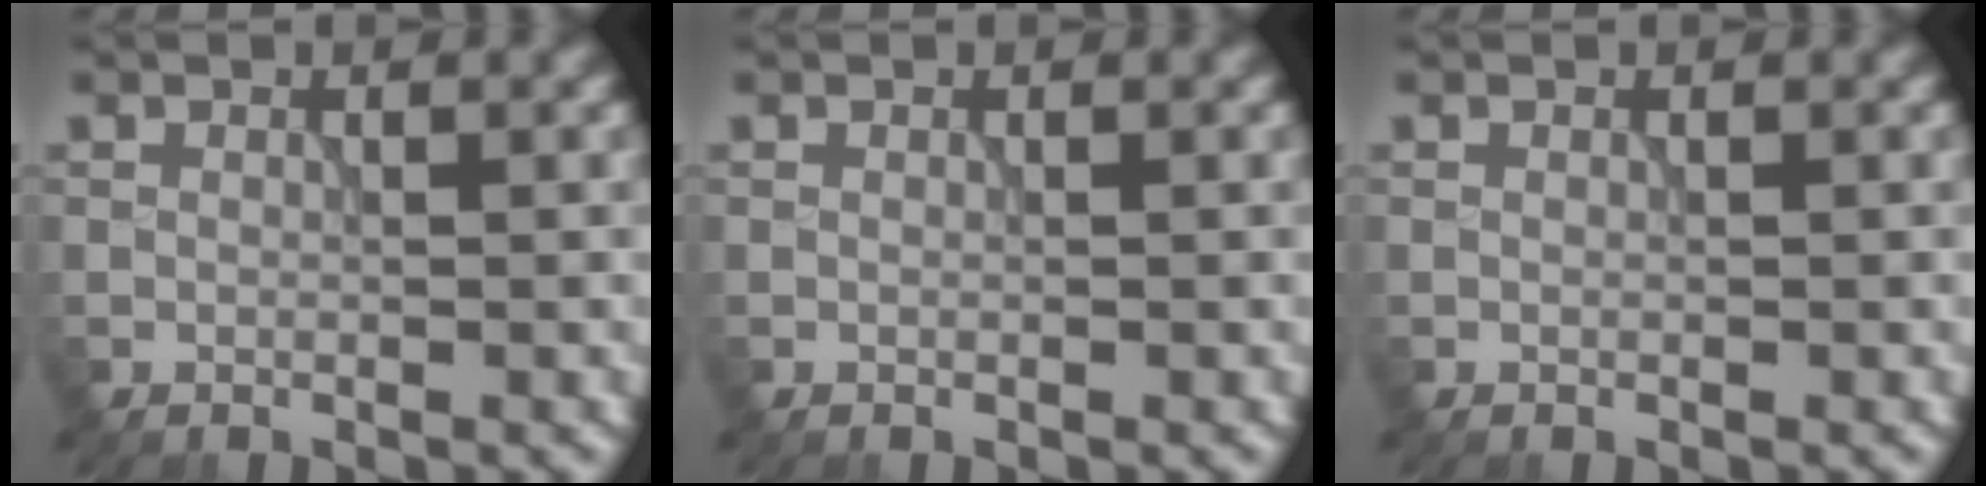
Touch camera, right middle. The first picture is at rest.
{"total": 0.0}
{"total": 0.0}